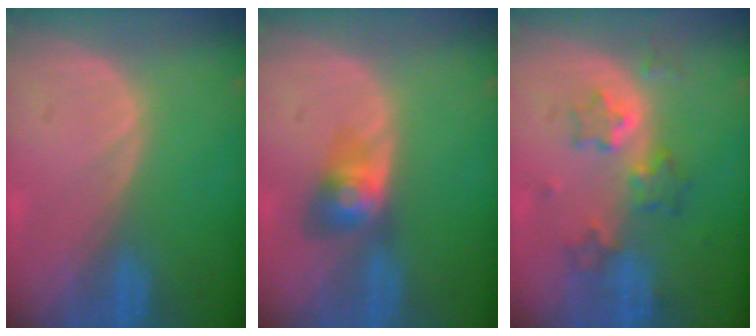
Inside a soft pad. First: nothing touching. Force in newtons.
{"total": 4.0, "press": 4.0, "slide": 0.3}
{"total": 6.0, "press": 5.8, "slide": 1.7}